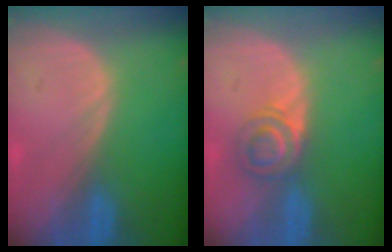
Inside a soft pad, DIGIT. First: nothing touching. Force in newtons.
{"total": 4.4, "press": 4.3, "slide": 0.9}